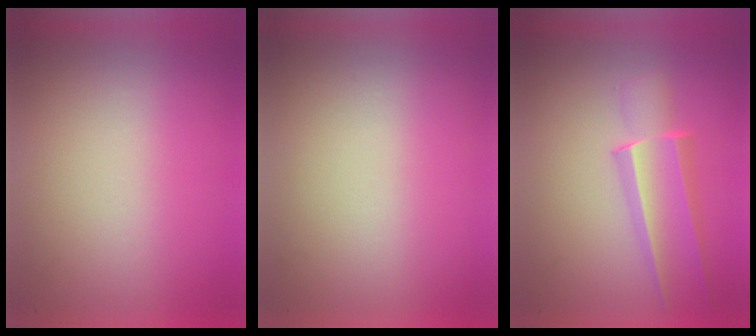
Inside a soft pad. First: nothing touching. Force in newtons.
{"total": 0.0}
{"total": 2.6}